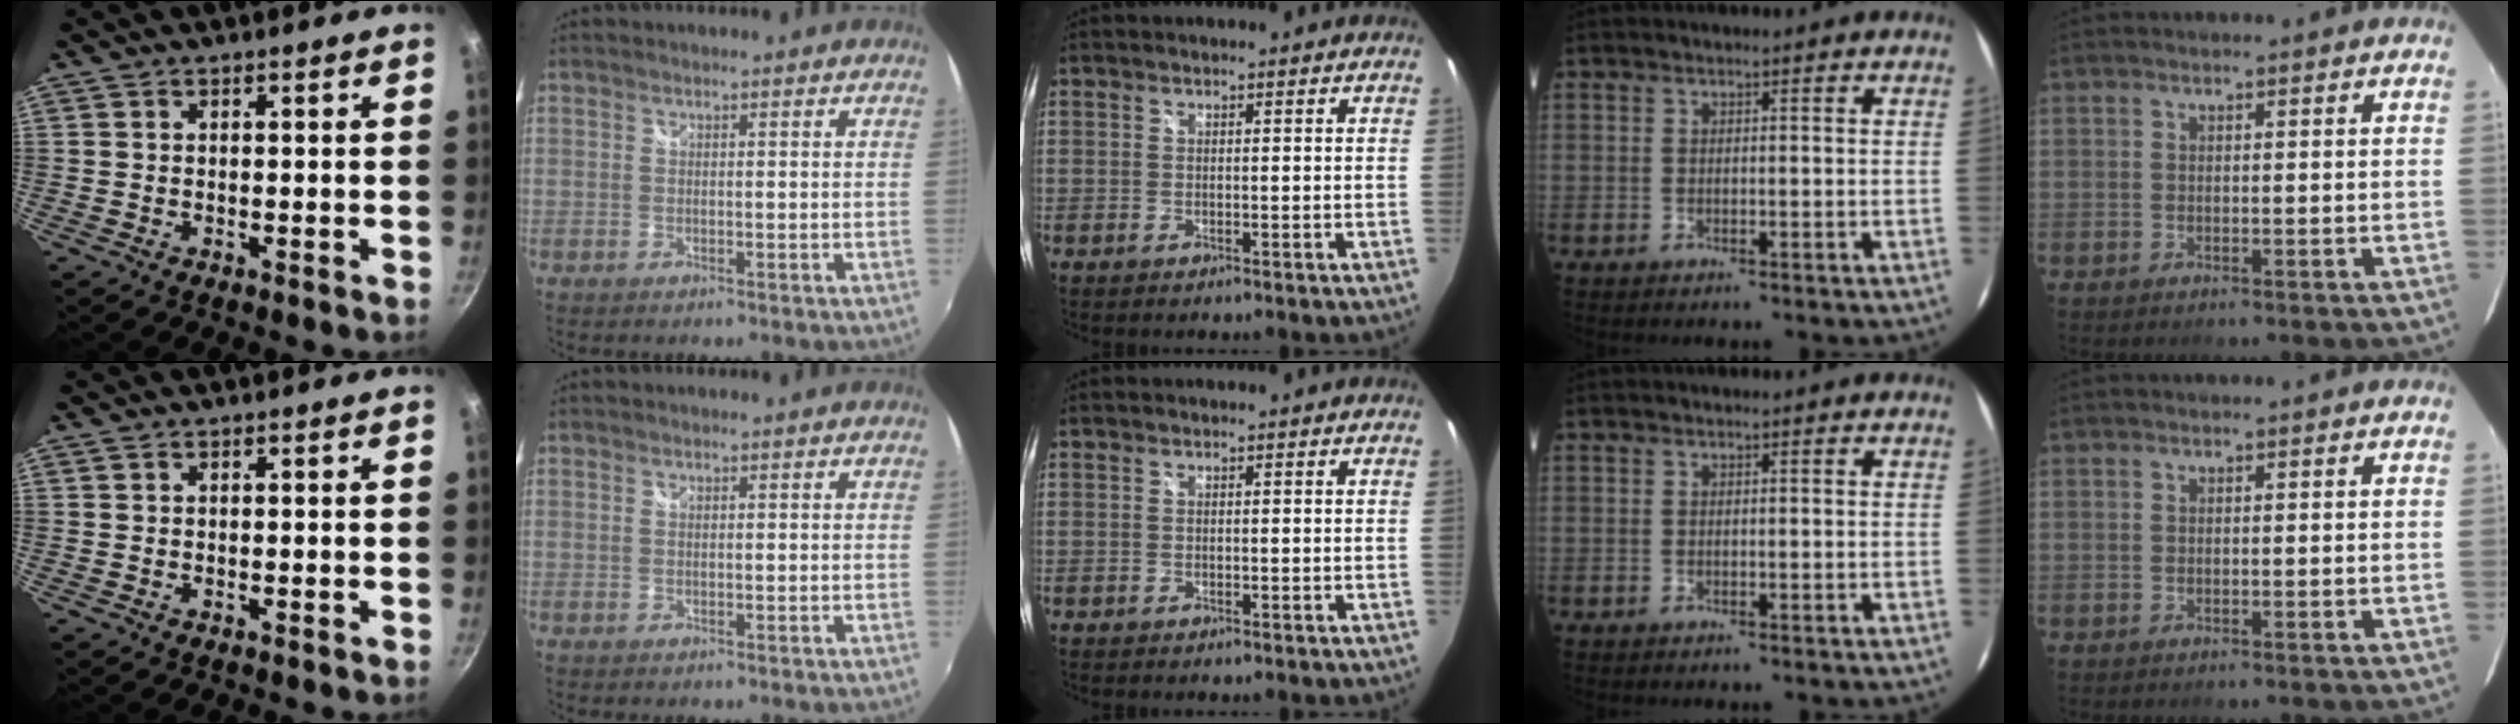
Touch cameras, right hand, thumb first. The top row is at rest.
{}